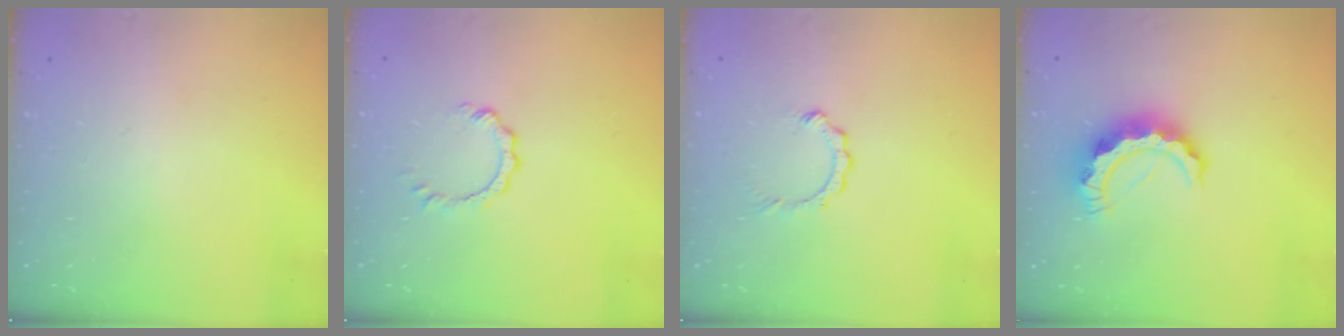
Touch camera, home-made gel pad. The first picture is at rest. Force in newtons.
{"total": 2.8, "press": 2.8, "slide": 0.3}
{"total": 2.5, "press": 2.4, "slide": 0.4}
{"total": 9.9, "press": 9.9, "slide": 0.9}